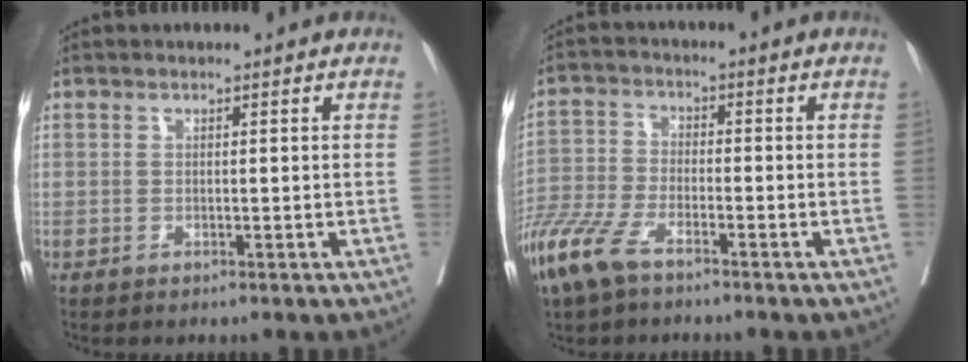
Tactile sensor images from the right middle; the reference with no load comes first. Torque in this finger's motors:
{"motor_torque": [1.16, -0.98, 0.57, 0.17]}